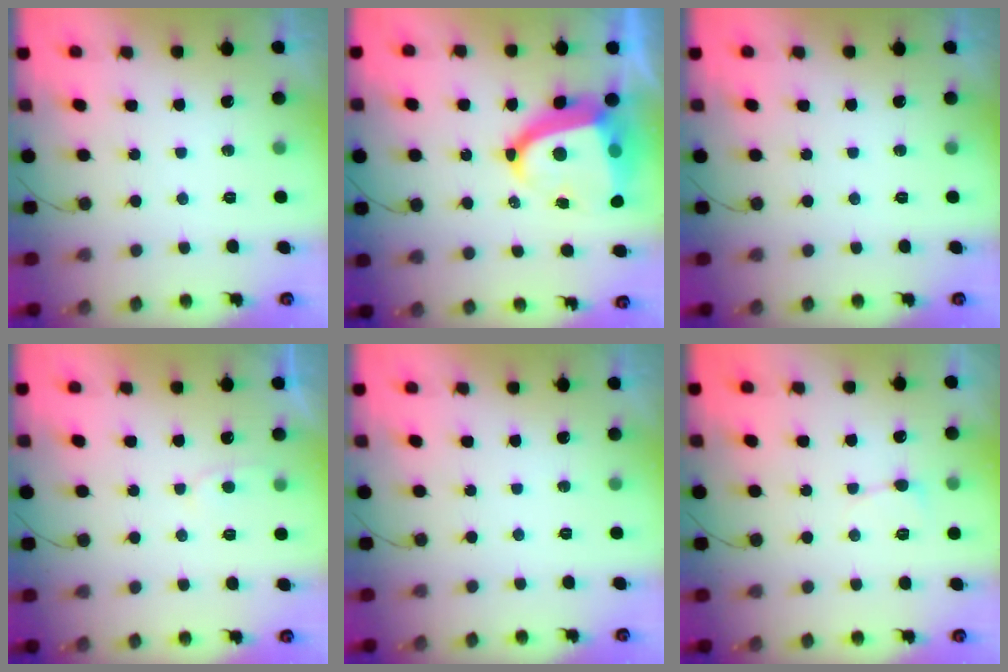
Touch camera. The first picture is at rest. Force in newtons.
{"total": 15.5, "press": 15.3, "slide": 2.3}
{"total": 0.0}
{"total": 4.4, "press": 4.4, "slide": 0.5}
{"total": 0.0}
{"total": 3.6, "press": 3.6, "slide": 0.6}